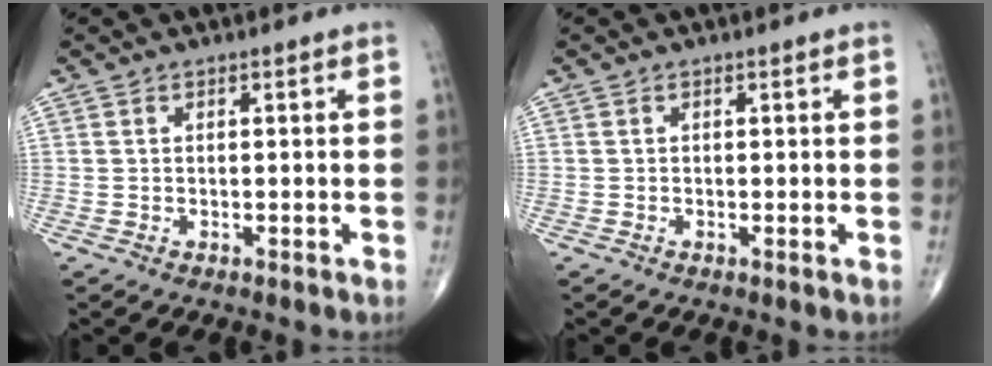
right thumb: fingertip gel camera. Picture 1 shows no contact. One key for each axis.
{"total": 0.0}